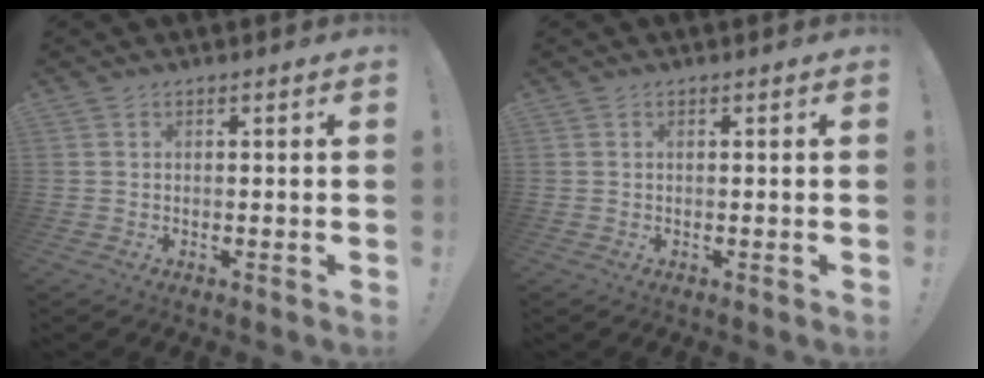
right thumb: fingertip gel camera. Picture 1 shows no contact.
{"total": 0.0}